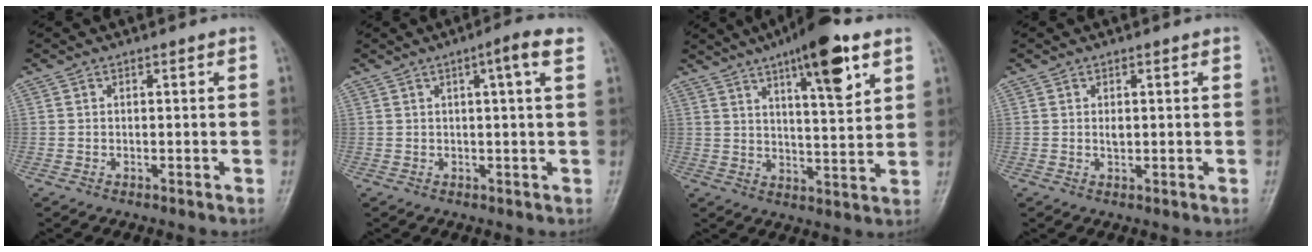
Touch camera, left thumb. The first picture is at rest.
{"total": 4.7, "force": [2.0, 0.2, 4.2], "torque": [-0.063, 0.007, 0.026]}
{"total": 14.6, "force": [8.0, 3.7, 11.6], "torque": [-0.159, -0.030, 0.121]}
{"total": 1.4, "force": [0.3, 0.8, 1.2], "torque": [-0.017, -0.002, 0.007]}